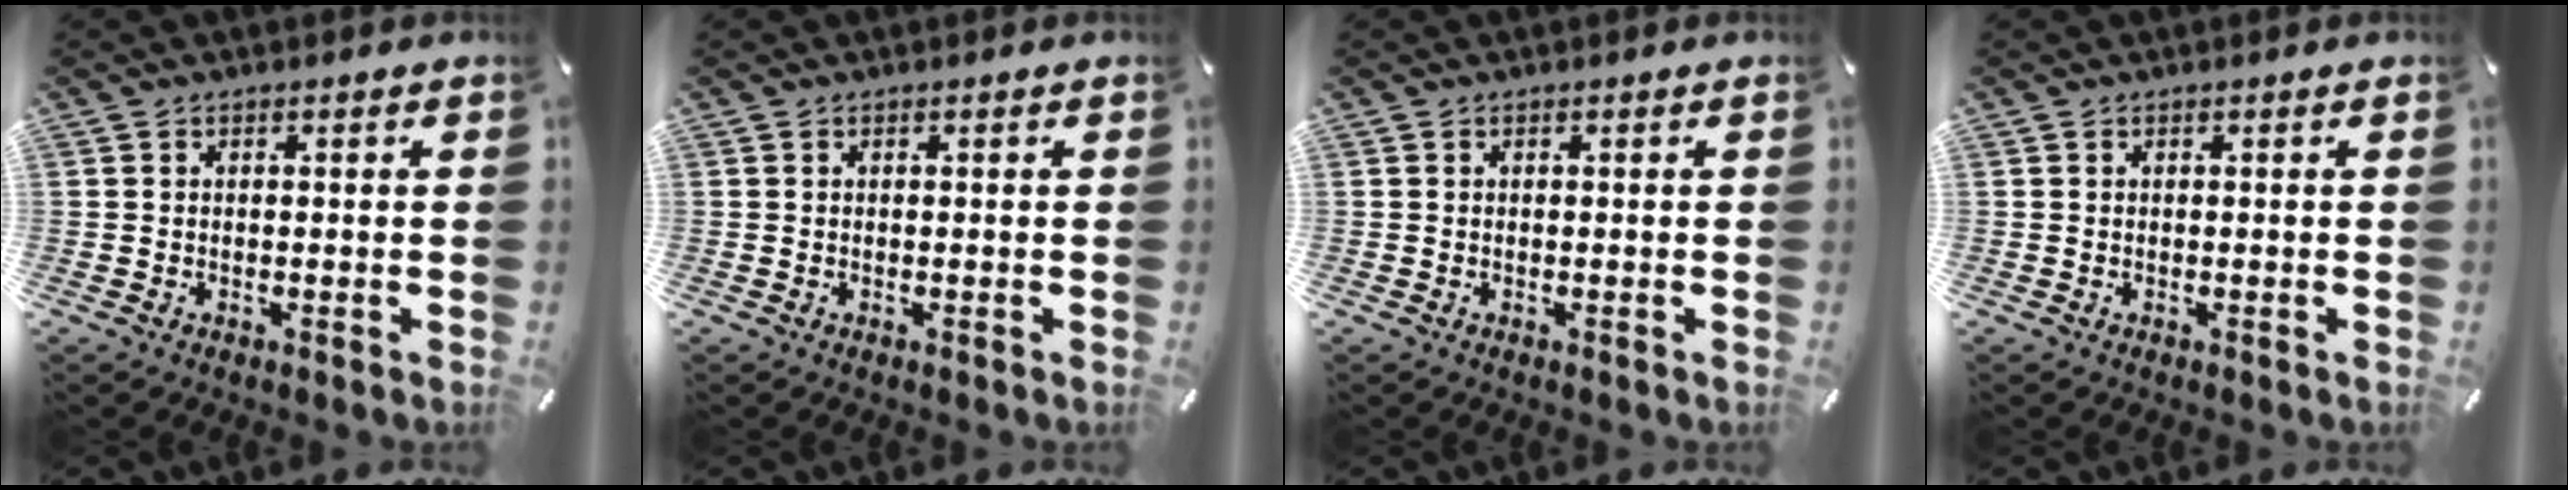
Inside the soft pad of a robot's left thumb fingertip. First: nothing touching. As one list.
[{"total": 0.0}, {"total": 0.0}, {"total": 0.0}]